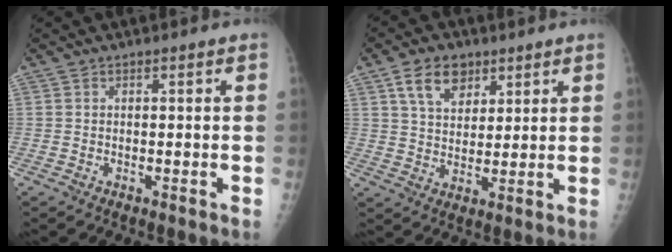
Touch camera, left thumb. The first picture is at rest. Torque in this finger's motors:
{"motor_torque": [0.77, 0.41, 0.51, -0.08, 0.17]}